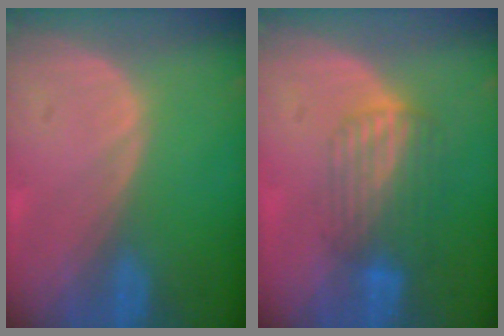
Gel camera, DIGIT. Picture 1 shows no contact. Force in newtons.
{"total": 7.1, "press": 6.0, "slide": 3.9}